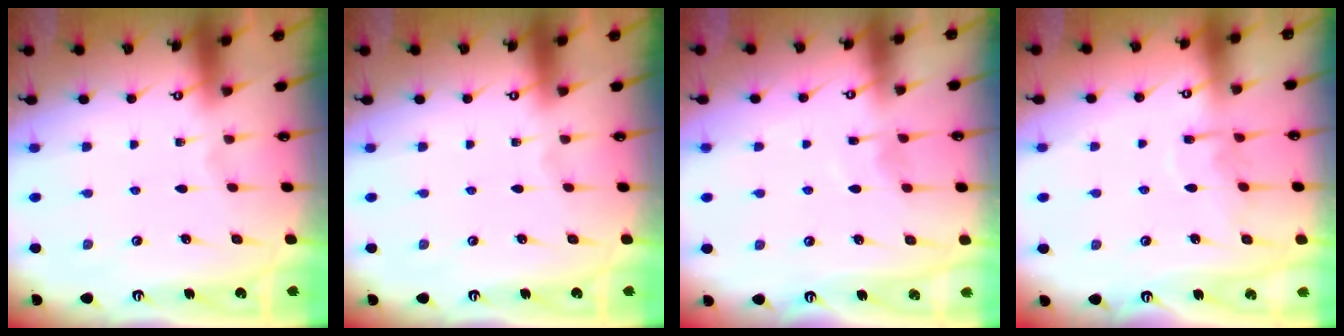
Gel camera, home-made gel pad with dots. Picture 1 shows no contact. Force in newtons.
{"total": 0.0}
{"total": 5.5, "press": 5.5, "slide": 0.6}
{"total": 8.8, "press": 8.8, "slide": 0.7}